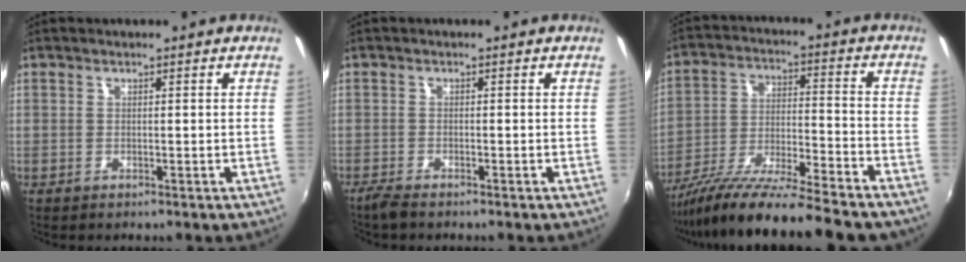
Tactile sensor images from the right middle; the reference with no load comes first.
{"total": 2.3, "force": [-2.0, 0.2, 1.2], "torque": [-0.032, -0.007, -0.041]}
{"total": 19.6, "force": [-16.5, 1.2, 10.4], "torque": [-0.190, -0.046, -0.271]}